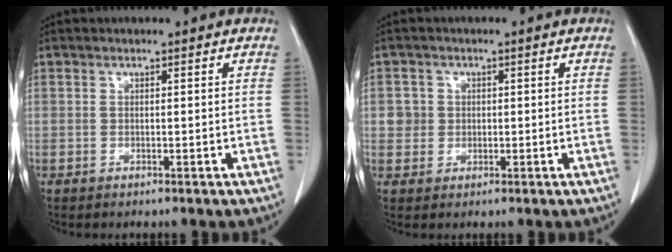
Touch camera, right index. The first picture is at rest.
{"total": 2.6, "force": [0.3, 2.6, 0.2], "torque": [0.006, 0.006, 0.005]}